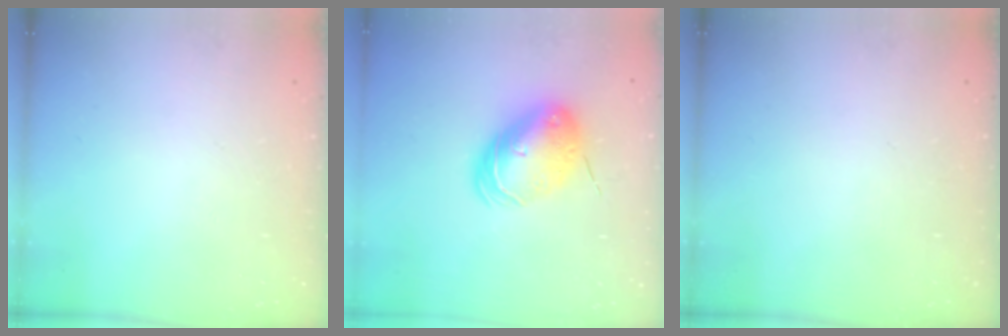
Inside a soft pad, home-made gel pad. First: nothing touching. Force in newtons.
{"total": 9.0, "press": 8.9, "slide": 1.7}
{"total": 0.0}